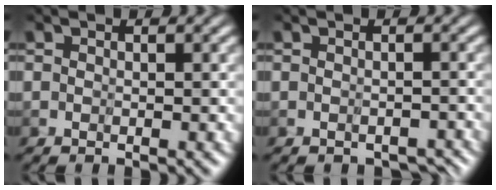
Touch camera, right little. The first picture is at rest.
{"total": 1.9, "force": [-1.6, 0.9, 0.1], "torque": [0.015, 0.006, -0.024]}